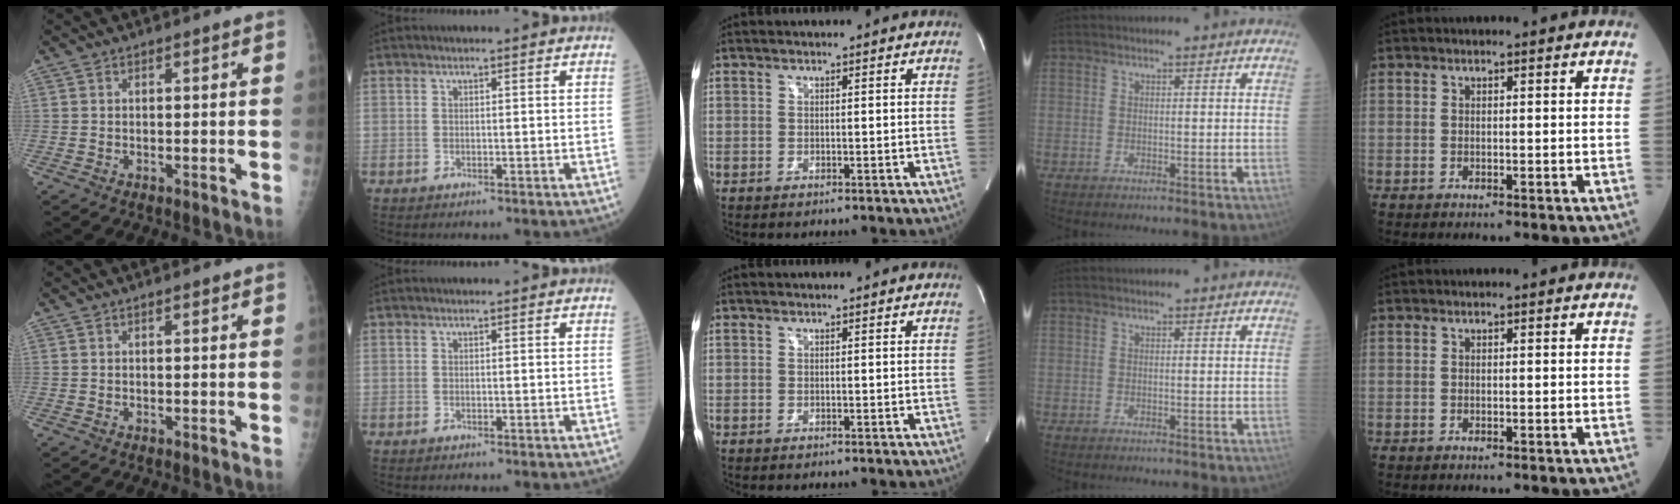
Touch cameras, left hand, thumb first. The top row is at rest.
{}